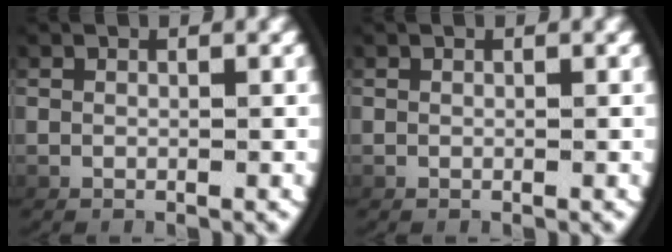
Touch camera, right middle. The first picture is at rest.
{"total": 0.0}